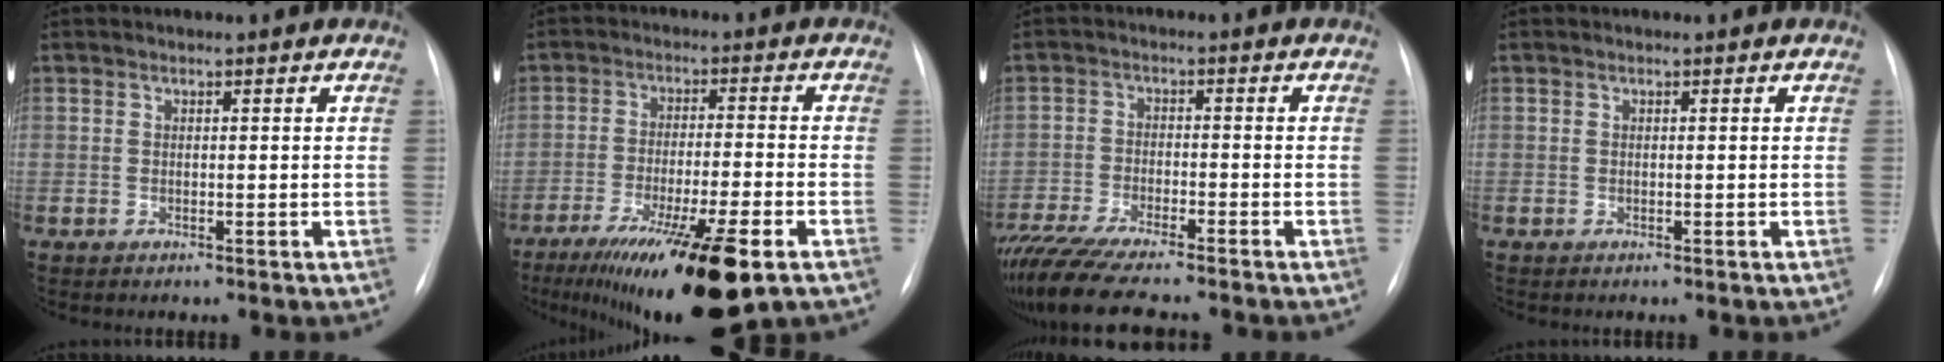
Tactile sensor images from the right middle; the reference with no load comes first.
{"total": 17.3, "force": [-10.3, 2.4, 13.7], "torque": [-0.194, -0.038, -0.165]}
{"total": 12.7, "force": [-10.7, 1.5, 6.5], "torque": [-0.113, -0.027, -0.175]}
{"total": 0.0}